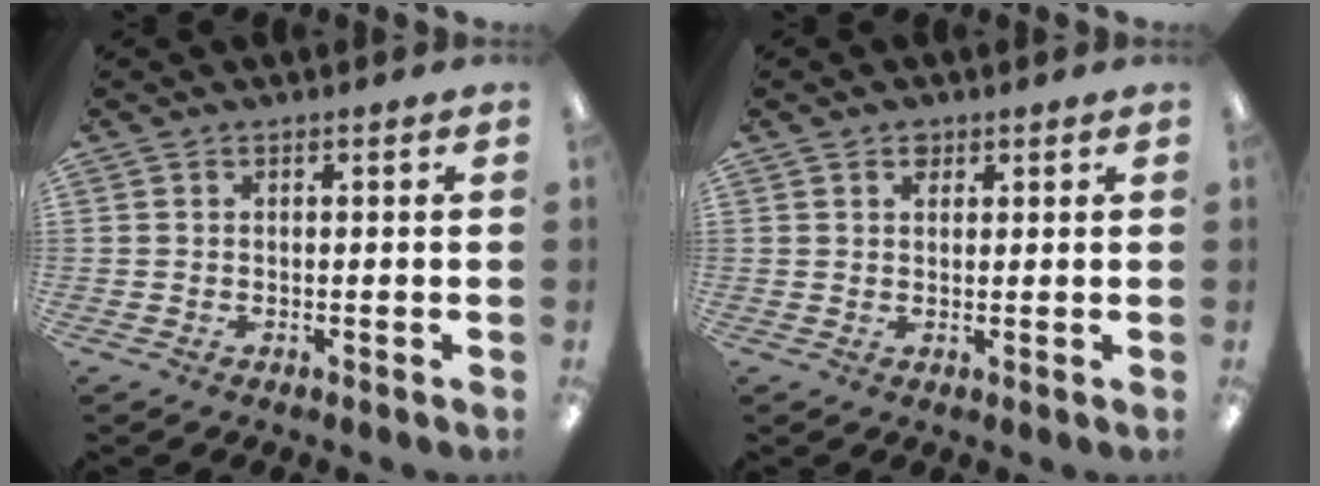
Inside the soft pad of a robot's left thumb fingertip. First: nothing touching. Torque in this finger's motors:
{"motor_torque": [-0.26, -0.21, 0.04, 0.10, -0.02]}